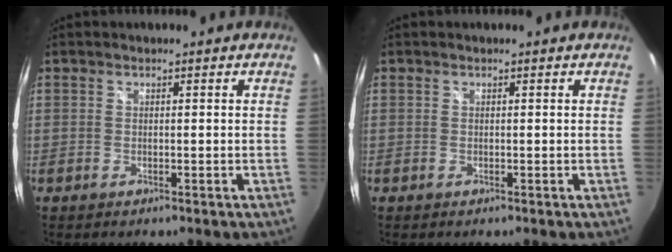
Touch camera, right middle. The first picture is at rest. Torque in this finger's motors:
{"motor_torque": [0.00, 0.00, 0.00, 0.01]}